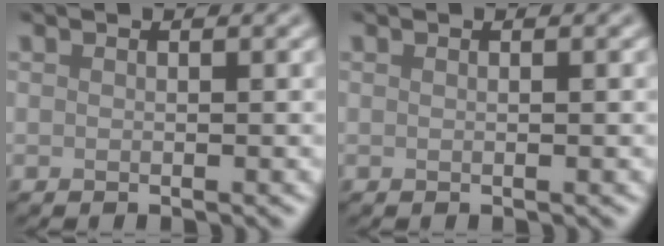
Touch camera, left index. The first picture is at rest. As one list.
[{"total": 0.6, "force": [0.2, 0.2, 0.6], "torque": [-0.007, 0.002, 0.000]}]